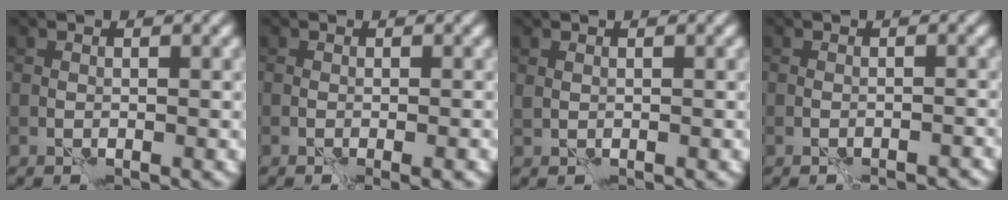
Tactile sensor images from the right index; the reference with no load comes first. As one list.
[{"total": 1.8, "force": [-0.9, 0.3, 1.5], "torque": [-0.018, -0.002, -0.012]}, {"total": 0.0}, {"total": 1.8, "force": [-1.5, 0.5, 0.8], "torque": [-0.012, 0.004, -0.020]}]